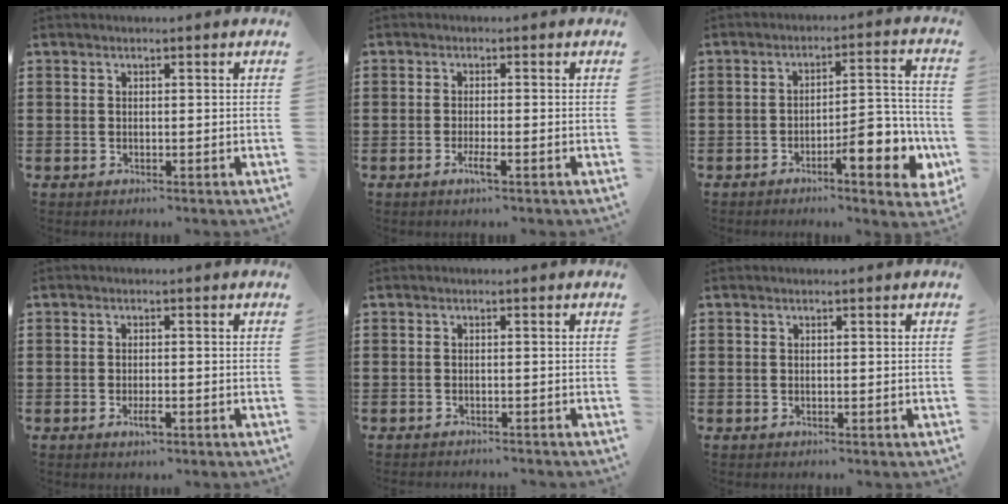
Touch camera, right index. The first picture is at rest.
{"total": 2.5, "force": [-1.3, 0.2, 2.1], "torque": [-0.050, -0.007, -0.029]}
{"total": 8.2, "force": [-3.8, 2.3, 6.8], "torque": [-0.092, 0.001, -0.064]}
{"total": 2.2, "force": [-1.0, 0.6, 1.8], "torque": [-0.040, -0.003, -0.021]}
{"total": 0.8, "force": [-0.8, -0.1, 0.1], "torque": [-0.004, -0.001, -0.017]}
{"total": 0.0}